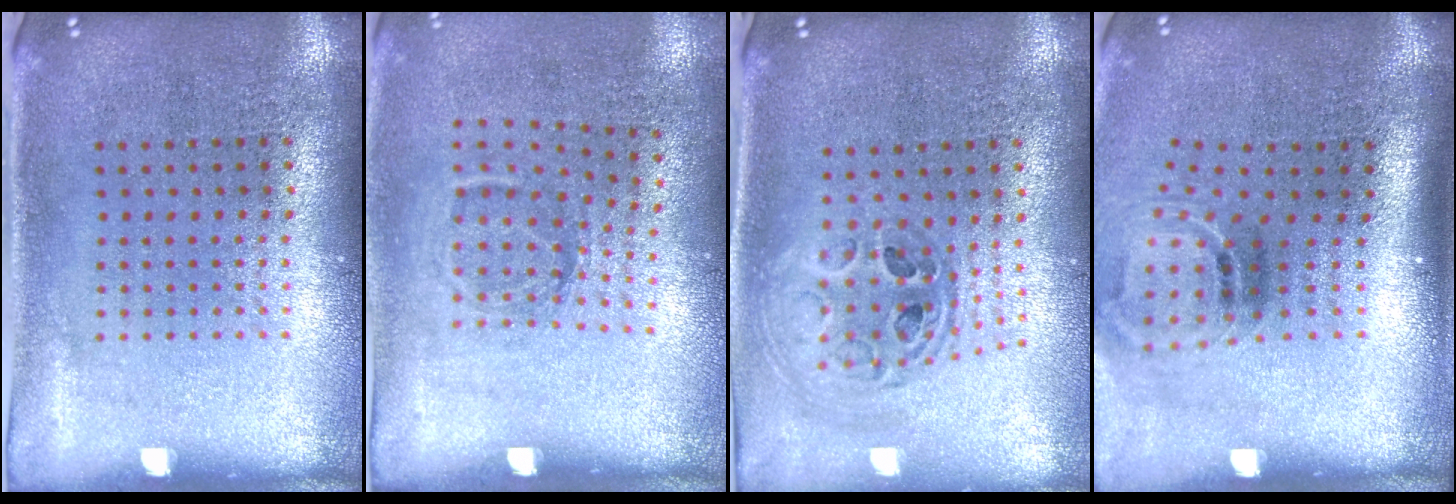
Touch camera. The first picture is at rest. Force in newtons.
{"total": 1.2, "press": 0.8, "slide": 0.8}
{"total": 0.9, "press": 0.9, "slide": 0.2}
{"total": 1.8, "press": 1.1, "slide": 1.5}